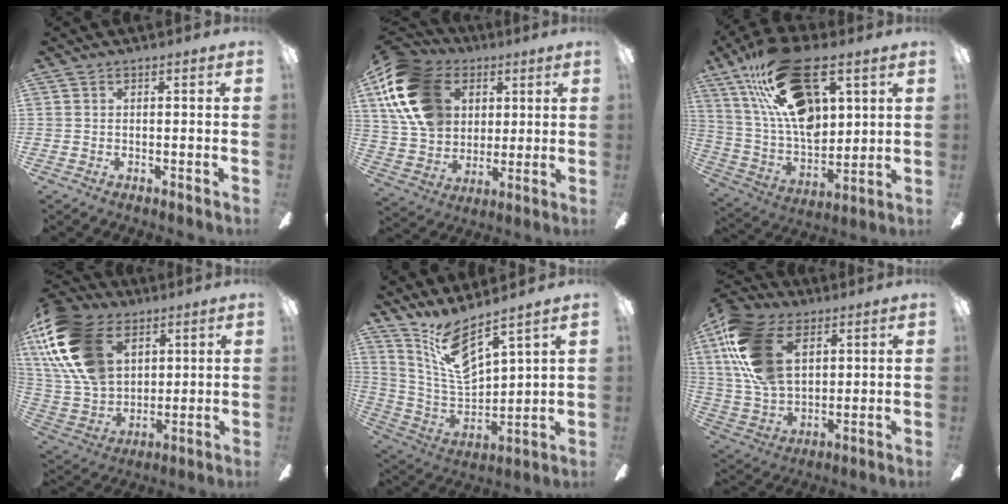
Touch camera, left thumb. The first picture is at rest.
{"total": 20.1, "force": [7.0, 15.0, 11.4], "torque": [-0.234, -0.008, 0.136]}
{"total": 25.7, "force": [13.2, 12.9, 17.9], "torque": [-0.333, -0.055, 0.233]}
{"total": 23.3, "force": [9.6, 15.4, 14.6], "torque": [-0.335, -0.025, 0.176]}
{"total": 10.4, "force": [8.2, 3.5, 5.3], "torque": [-0.112, -0.048, 0.154]}
{"total": 21.0, "force": [8.0, 13.4, 14.1], "torque": [-0.323, -0.012, 0.146]}